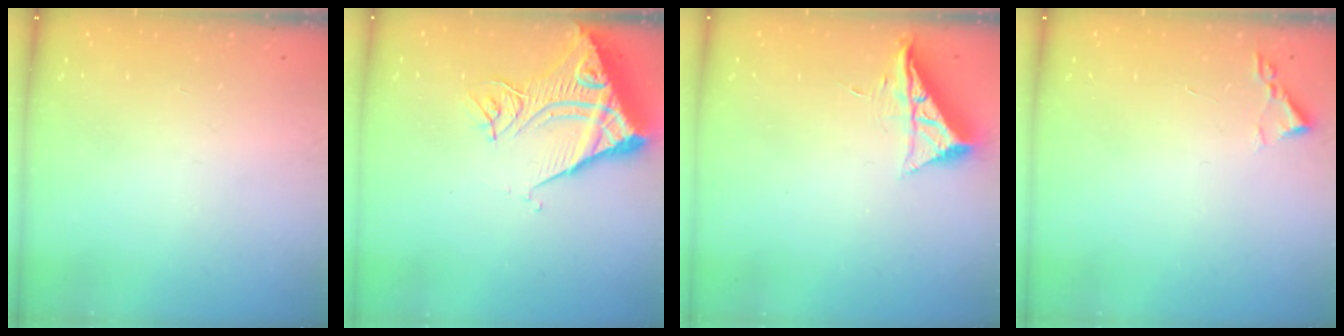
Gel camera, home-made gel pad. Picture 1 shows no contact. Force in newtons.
{"total": 13.1, "press": 13.0, "slide": 1.7}
{"total": 7.4, "press": 7.4, "slide": 0.3}
{"total": 1.8, "press": 1.8, "slide": 0.3}